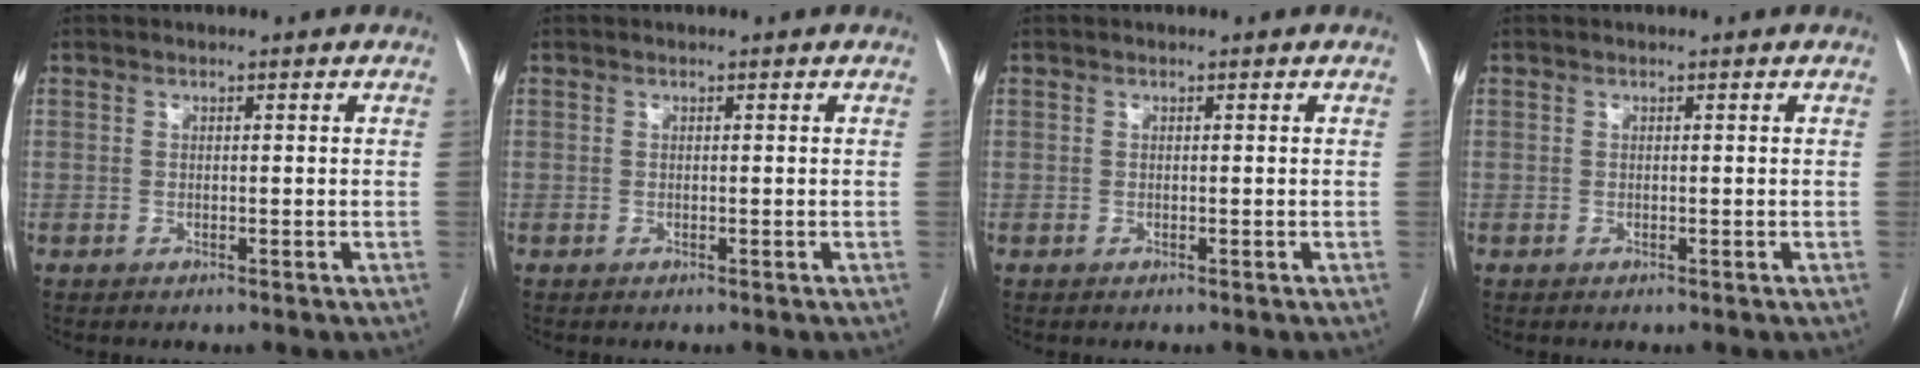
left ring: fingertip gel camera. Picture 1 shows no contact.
{"total": 0.0}
{"total": 0.0}
{"total": 0.0}